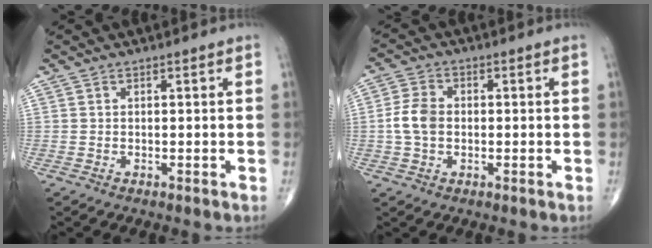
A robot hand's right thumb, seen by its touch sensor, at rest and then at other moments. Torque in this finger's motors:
{"motor_torque": [0.23, 1.22, 0.57, 0.02, 0.05]}